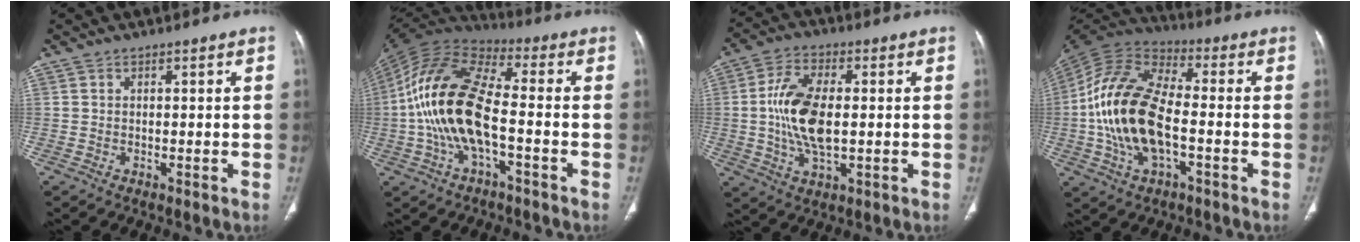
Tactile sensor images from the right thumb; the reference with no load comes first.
{"total": 17.8, "force": [-2.9, 7.7, 15.8], "torque": [-0.323, 0.037, -0.058]}
{"total": 12.1, "force": [0.1, 6.1, 10.4], "torque": [-0.211, 0.003, 0.003]}
{"total": 19.0, "force": [-3.0, 9.6, 16.1], "torque": [-0.322, 0.027, -0.058]}